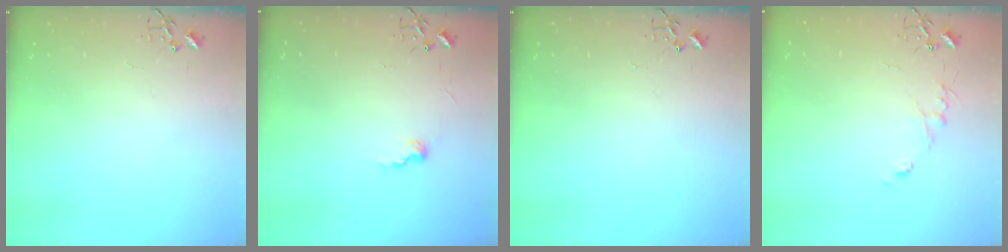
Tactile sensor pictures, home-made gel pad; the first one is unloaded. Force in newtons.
{"total": 7.0, "press": 7.0, "slide": 0.6}
{"total": 0.0}
{"total": 5.5, "press": 5.5, "slide": 0.6}